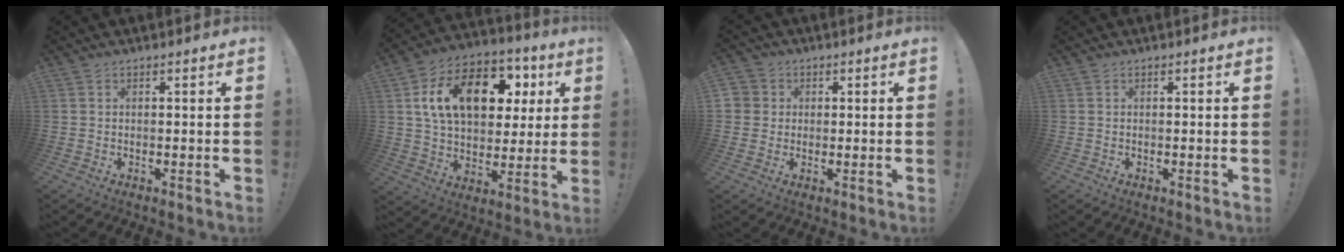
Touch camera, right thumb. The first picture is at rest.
{"total": 19.9, "force": [6.3, 12.7, 13.9], "torque": [-0.211, -0.010, 0.109]}
{"total": 4.0, "force": [0.6, 3.8, 0.7], "torque": [-0.006, 0.002, 0.009]}
{"total": 0.0}